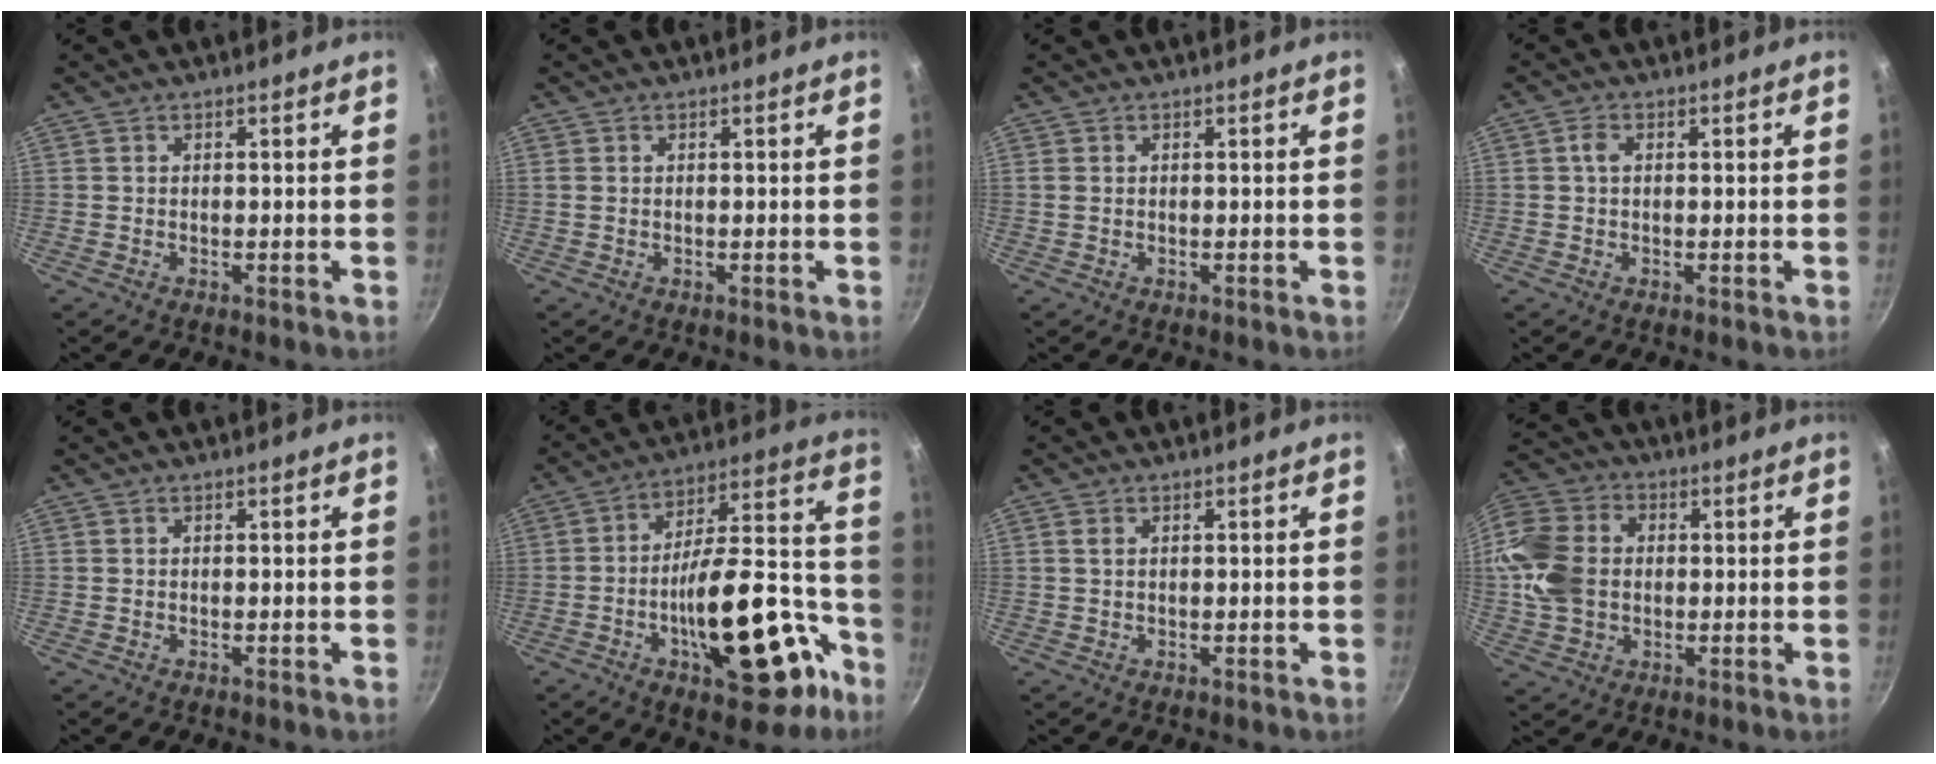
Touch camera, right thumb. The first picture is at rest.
{"total": 0.7, "force": [0.2, 0.5, 0.4], "torque": [-0.009, 0.002, 0.004]}
{"total": 0.9, "force": [0.3, 0.6, 0.5], "torque": [-0.012, 0.002, 0.006]}
{"total": 1.9, "force": [0.4, 1.2, 1.4], "torque": [-0.027, 0.004, 0.005]}
{"total": 0.0}
{"total": 24.5, "force": [-10.1, 10.7, 19.6], "torque": [-0.239, 0.079, -0.144]}
{"total": 1.2, "force": [0.5, 0.8, 0.8], "torque": [-0.015, 0.001, 0.007]}
{"total": 16.1, "force": [0.9, 12.6, 10.0], "torque": [-0.196, 0.023, 0.007]}